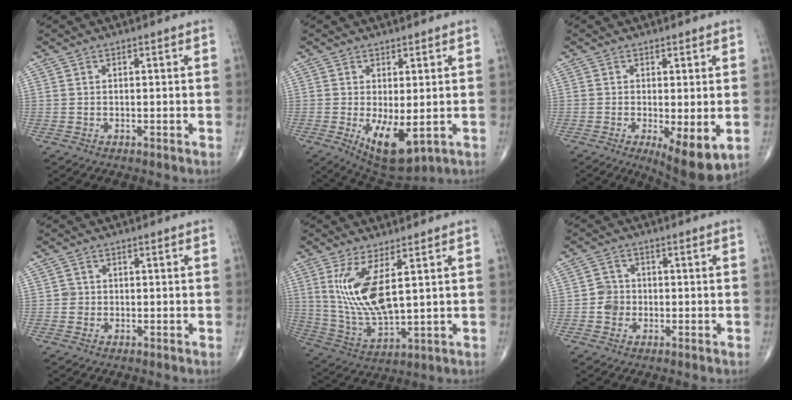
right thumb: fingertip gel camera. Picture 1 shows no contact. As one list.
[{"total": 8.7, "force": [-1.7, 3.7, 7.7], "torque": [-0.119, -0.021, -0.012]}, {"total": 8.5, "force": [-2.1, 2.8, 7.8], "torque": [-0.111, -0.021, -0.027]}, {"total": 1.4, "force": [-0.2, 1.4, 0.1], "torque": [0.007, 0.006, -0.005]}, {"total": 12.6, "force": [3.5, 4.4, 11.3], "torque": [-0.237, -0.031, 0.086]}, {"total": 3.6, "force": [-0.8, 3.3, 1.2], "torque": [-0.004, 0.008, -0.020]}]